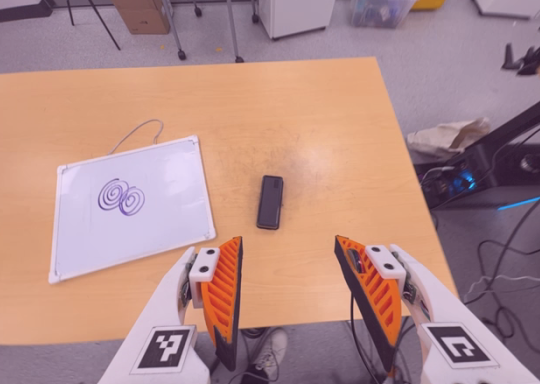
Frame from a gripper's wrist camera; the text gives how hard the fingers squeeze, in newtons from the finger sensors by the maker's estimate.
{"total": 0.0}